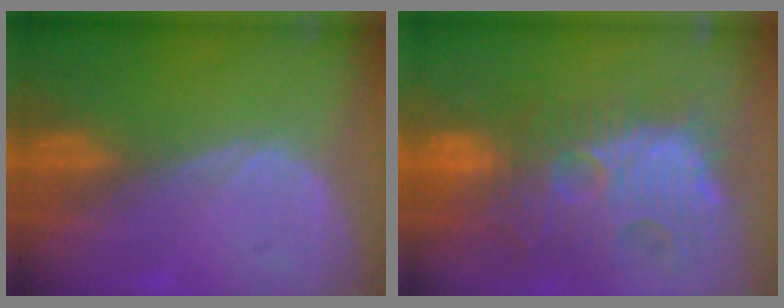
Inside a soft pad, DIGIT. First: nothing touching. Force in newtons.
{"total": 14.2, "press": 12.5, "slide": 6.8}